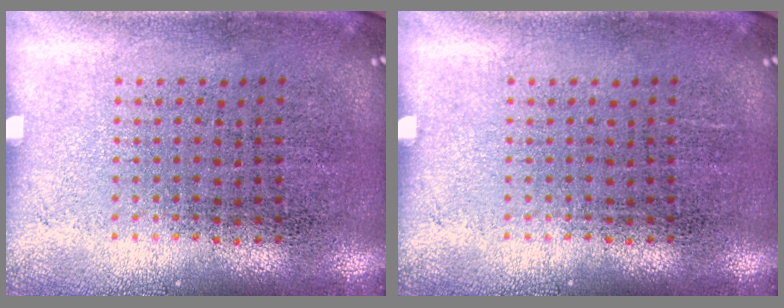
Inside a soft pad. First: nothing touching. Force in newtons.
{"total": 0.0}